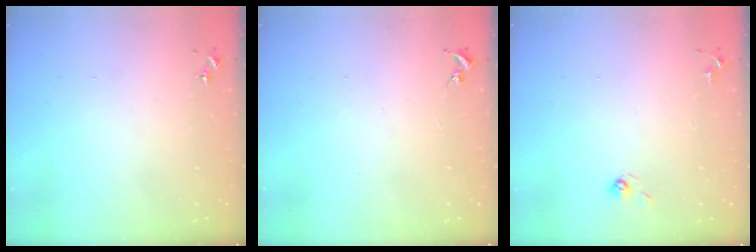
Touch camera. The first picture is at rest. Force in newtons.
{"total": 0.0}
{"total": 3.8, "press": 3.3, "slide": 1.8}